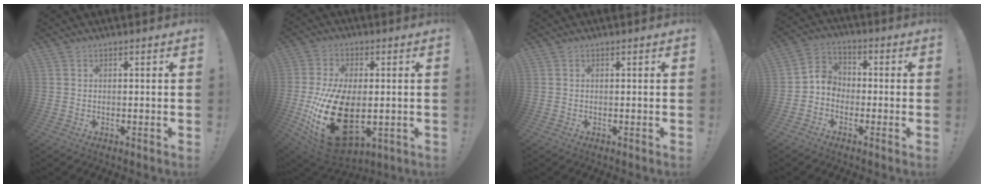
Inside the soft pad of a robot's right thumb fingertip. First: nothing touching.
{"total": 24.9, "force": [-3.2, 14.3, 20.1], "torque": [-0.380, 0.002, -0.033]}
{"total": 0.0}
{"total": 6.5, "force": [-3.0, 5.2, 2.3], "torque": [-0.047, 0.031, -0.051]}